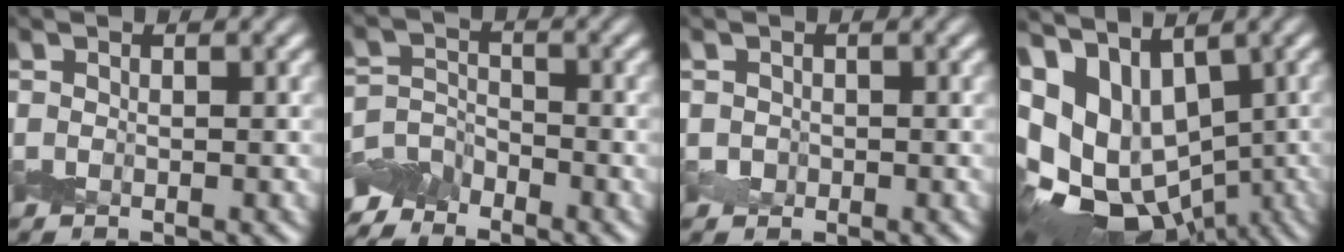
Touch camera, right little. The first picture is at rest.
{"total": 4.0, "force": [-3.6, 1.8, 0.0], "torque": [0.027, -0.001, -0.065]}
{"total": 0.6, "force": [-0.2, 0.5, -0.2], "torque": [0.011, -0.002, -0.005]}
{"total": 13.0, "force": [-0.3, 9.3, 9.1], "torque": [-0.168, -0.022, 0.029]}